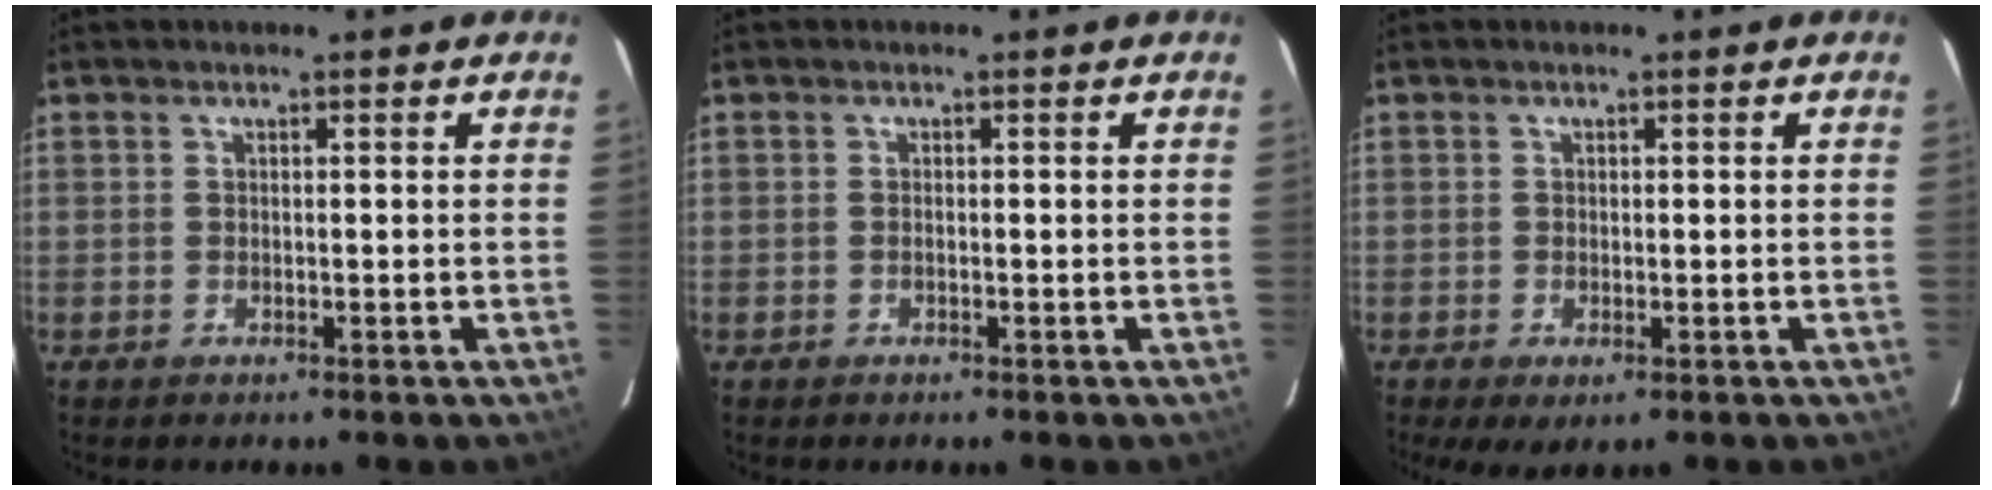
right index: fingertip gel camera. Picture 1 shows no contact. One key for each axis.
{"total": 0.0}
{"total": 2.9, "fx": -1.1, "fy": 1.3, "fz": 2.3, "tx": -0.045, "ty": -0.012, "tz": -0.013}